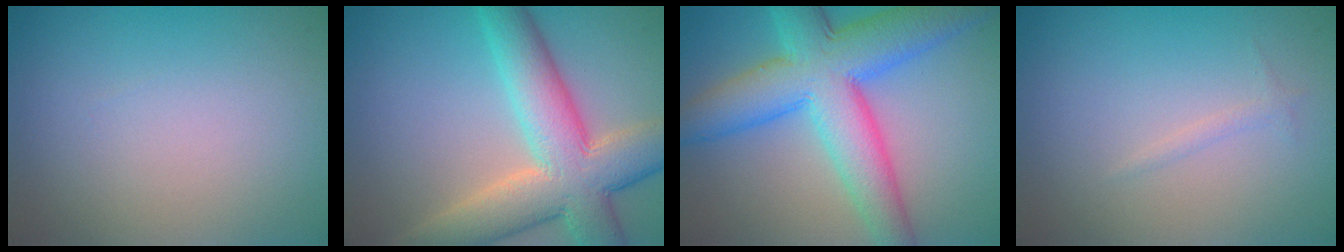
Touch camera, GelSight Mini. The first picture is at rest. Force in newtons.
{"total": 9.6, "press": 9.6, "slide": 0.7}
{"total": 9.9, "press": 9.9, "slide": 0.4}
{"total": 0.6, "press": 0.6, "slide": 0.1}